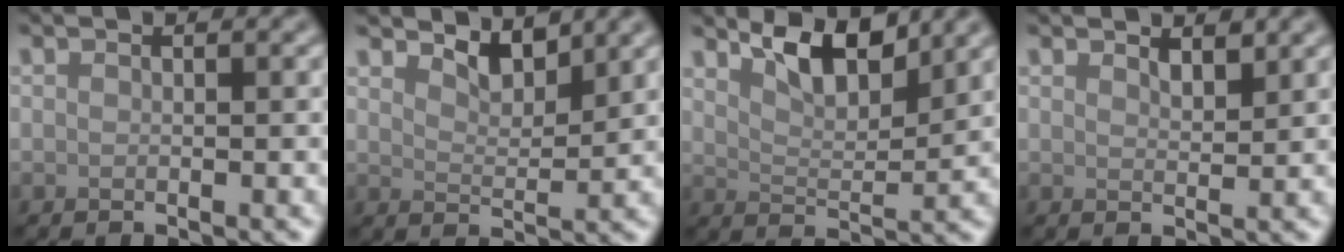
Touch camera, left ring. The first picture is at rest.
{"total": 2.8, "force": [2.5, 0.6, 0.9], "torque": [-0.022, -0.009, 0.042]}
{"total": 4.7, "force": [3.7, 1.4, 2.6], "torque": [-0.052, -0.004, 0.063]}
{"total": 1.5, "force": [1.3, 0.4, 0.7], "torque": [-0.013, -0.003, 0.024]}